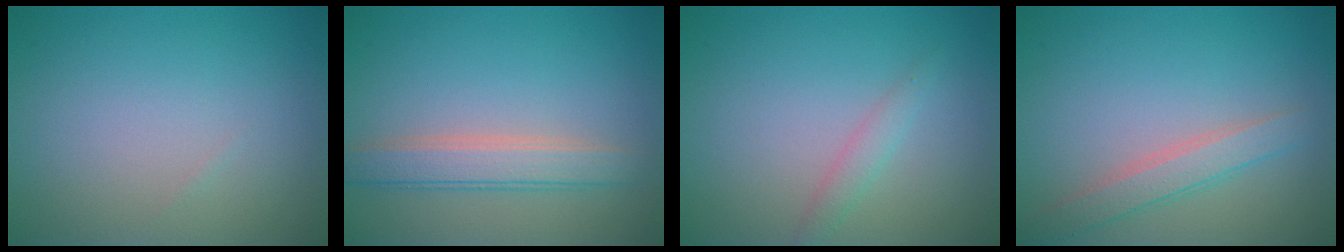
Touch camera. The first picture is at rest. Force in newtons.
{"total": 3.2, "press": 3.2, "slide": 0.1}
{"total": 1.4, "press": 1.4, "slide": 0.1}
{"total": 2.4, "press": 2.4, "slide": 0.1}